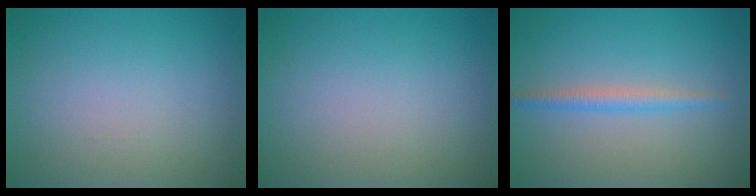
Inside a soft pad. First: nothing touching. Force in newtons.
{"total": 0.0}
{"total": 1.9, "press": 1.9, "slide": 0.2}